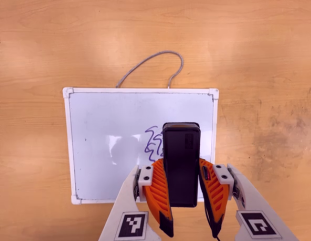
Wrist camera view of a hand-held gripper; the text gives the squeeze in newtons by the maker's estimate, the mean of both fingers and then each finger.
{"total": 9.6, "left": 6.6, "right": 12.6}